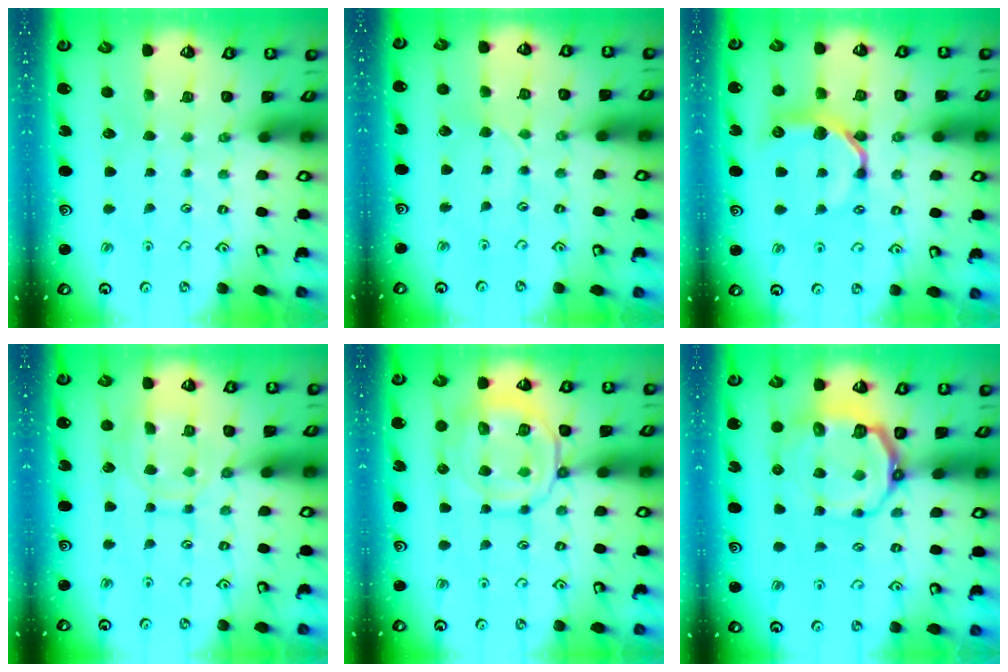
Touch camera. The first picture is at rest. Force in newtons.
{"total": 2.2, "press": 2.2, "slide": 0.3}
{"total": 10.8, "press": 10.8, "slide": 0.5}
{"total": 11.6, "press": 11.6, "slide": 1.0}
{"total": 12.8, "press": 12.7, "slide": 1.6}
{"total": 11.2, "press": 10.3, "slide": 4.2}